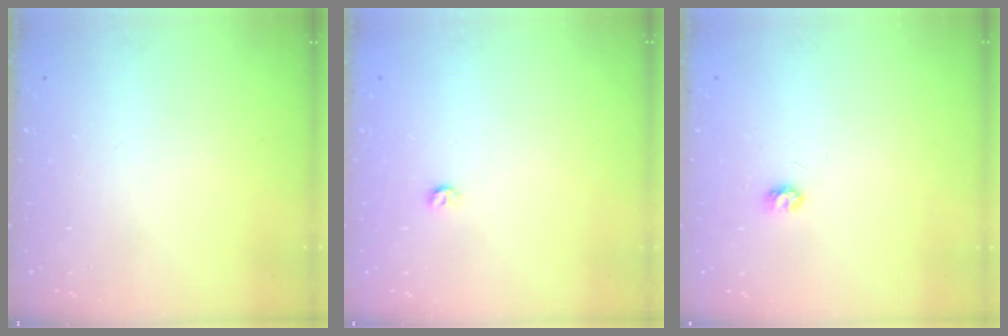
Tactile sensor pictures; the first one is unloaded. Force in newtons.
{"total": 3.3, "press": 3.3, "slide": 0.7}
{"total": 3.2, "press": 3.2, "slide": 0.3}